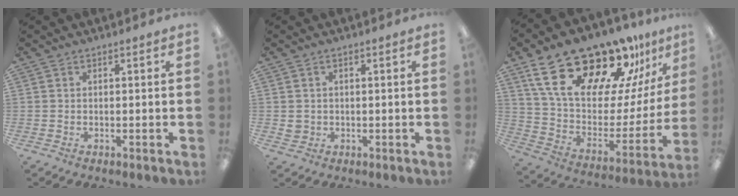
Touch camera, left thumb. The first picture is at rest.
{"total": 2.1, "force": [0.5, 2.0, 0.6], "torque": [-0.013, 0.004, 0.008]}
{"total": 25.9, "force": [19.3, 10.3, 13.8], "torque": [-0.225, -0.130, 0.344]}